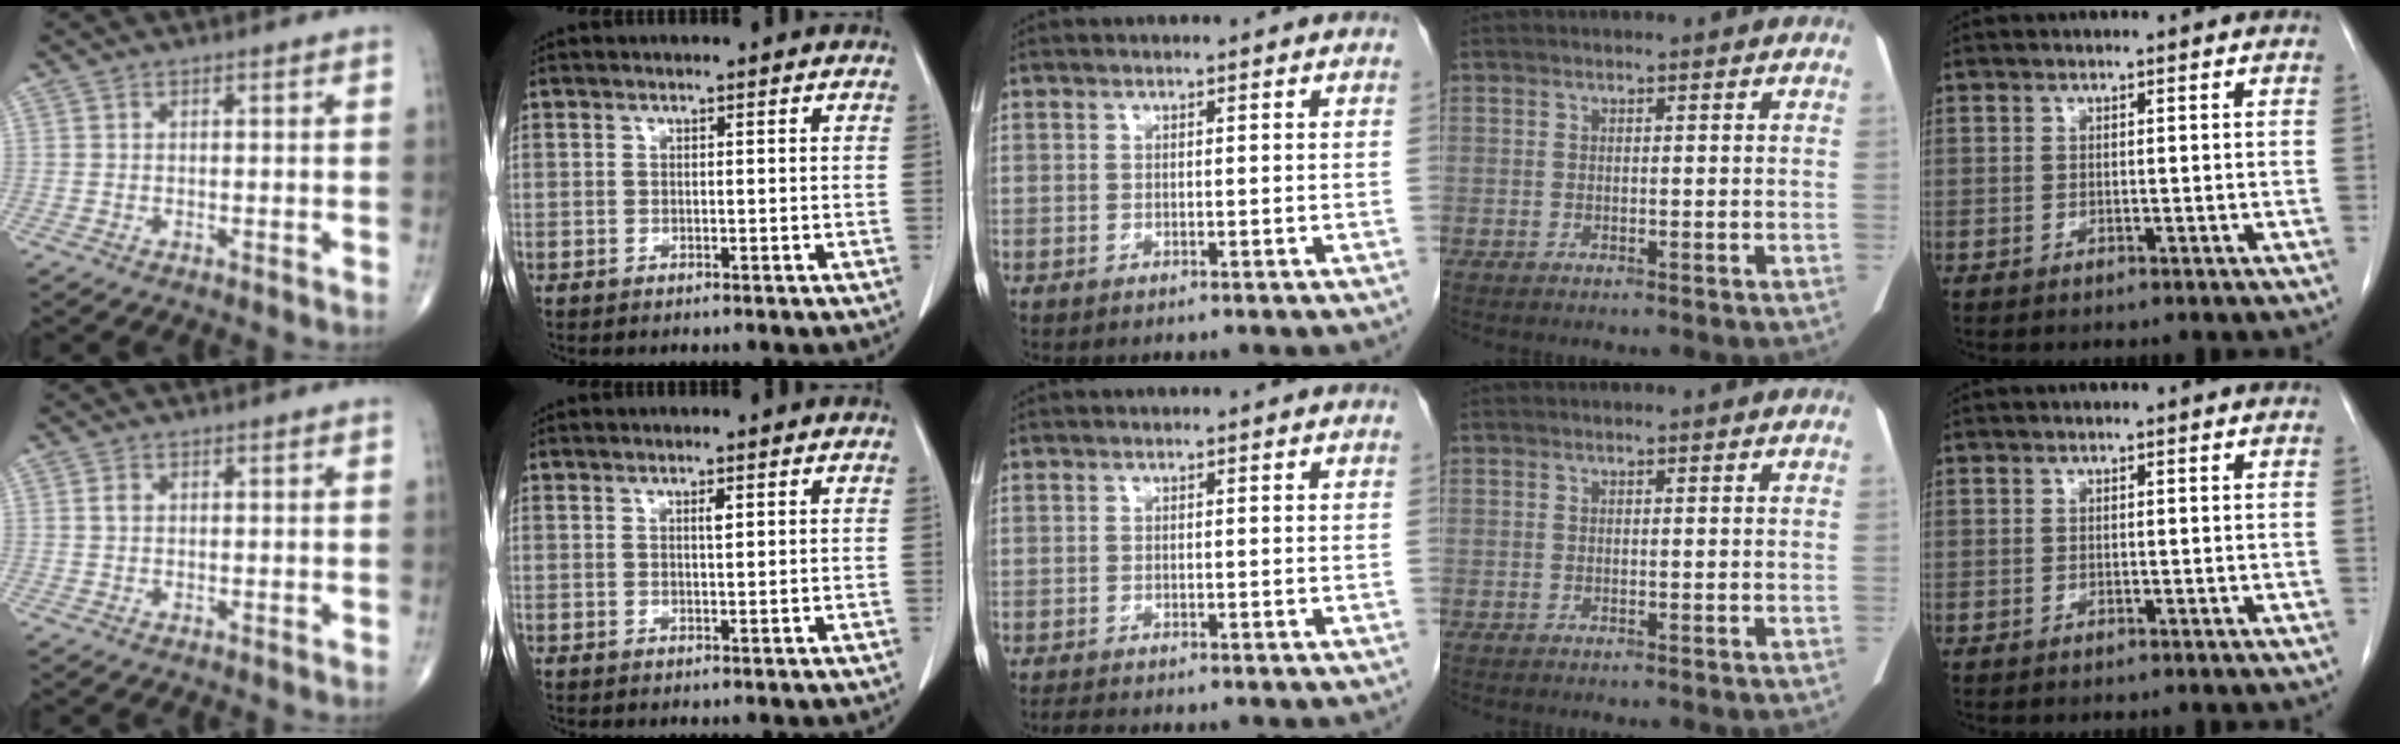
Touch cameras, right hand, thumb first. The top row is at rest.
{"thumb": {"total": 1.1, "force": [0.2, 0.8, 0.7], "torque": [-0.012, 0.002, 0.004]}, "index": {"total": 1.0, "force": [0.4, 0.1, 0.9], "torque": [-0.018, -0.001, 0.006]}, "middle": {"total": 1.1, "force": [-1.0, -0.3, 0.3], "torque": [-0.018, -0.009, -0.019]}}